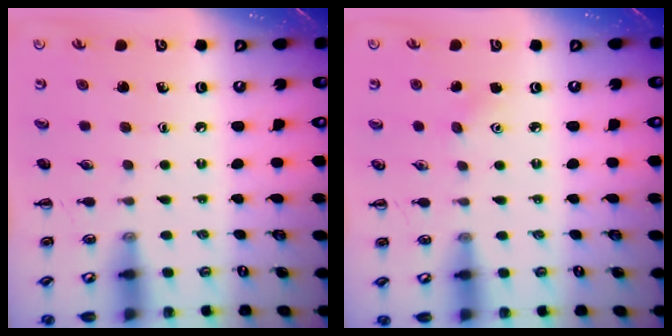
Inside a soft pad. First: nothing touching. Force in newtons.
{"total": 3.2, "press": 3.1, "slide": 0.8}